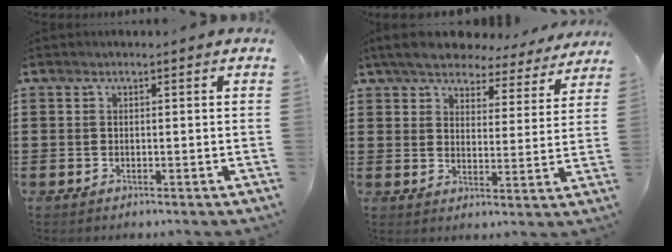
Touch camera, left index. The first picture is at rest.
{"total": 6.3, "force": [6.0, 1.1, 1.4], "torque": [-0.058, -0.030, 0.106]}